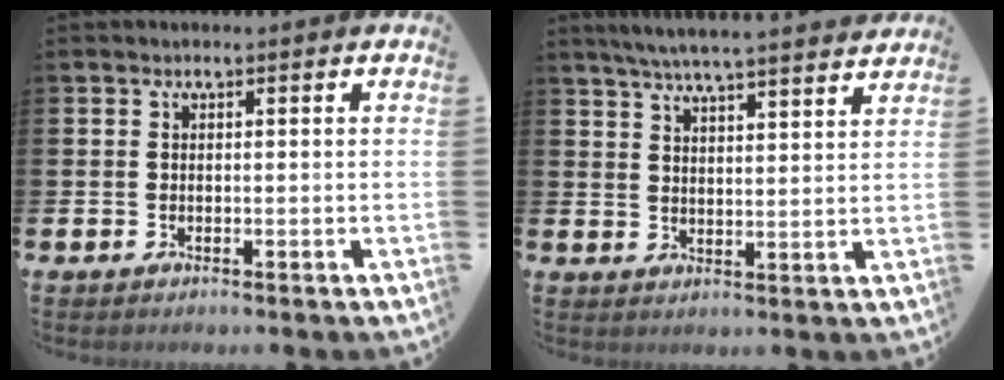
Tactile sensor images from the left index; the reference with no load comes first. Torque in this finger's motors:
{"motor_torque": [1.01, -1.12, 0.69, 0.07]}